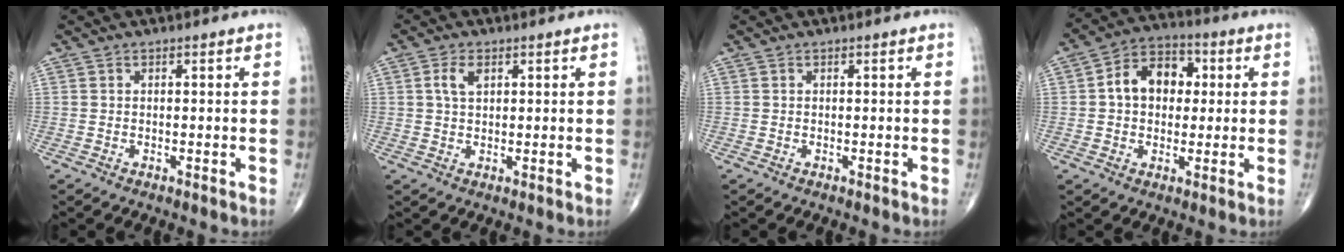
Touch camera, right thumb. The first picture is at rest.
{"total": 3.3, "force": [1.2, 1.9, 2.5], "torque": [-0.047, 0.002, 0.023]}
{"total": 0.0}
{"total": 10.5, "force": [1.4, 7.7, 7.1], "torque": [-0.087, 0.022, 0.014]}